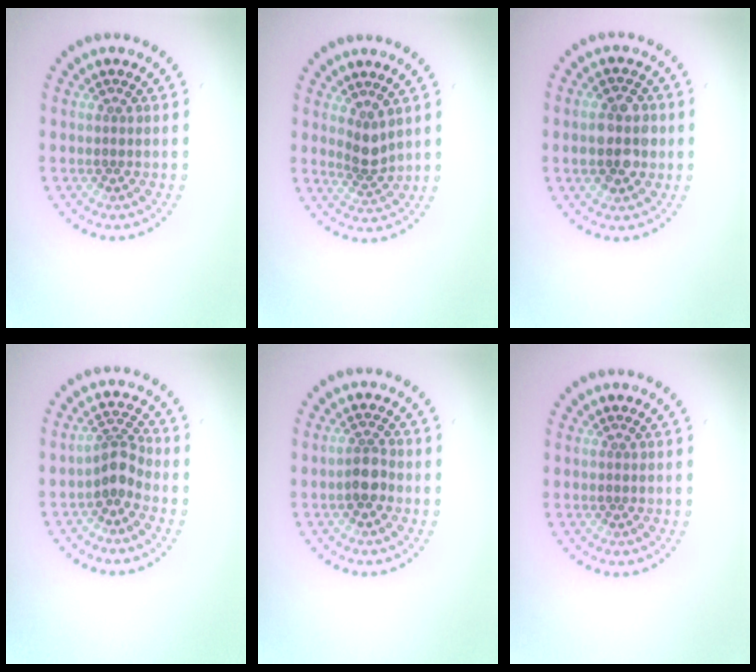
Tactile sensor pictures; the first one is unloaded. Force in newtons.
{"total": 2.0, "press": 1.6, "slide": 1.3}
{"total": 3.8, "press": 3.8, "slide": 0.1}
{"total": 2.4, "press": 1.8, "slide": 1.6}
{"total": 2.0, "press": 1.8, "slide": 0.9}
{"total": 0.0}